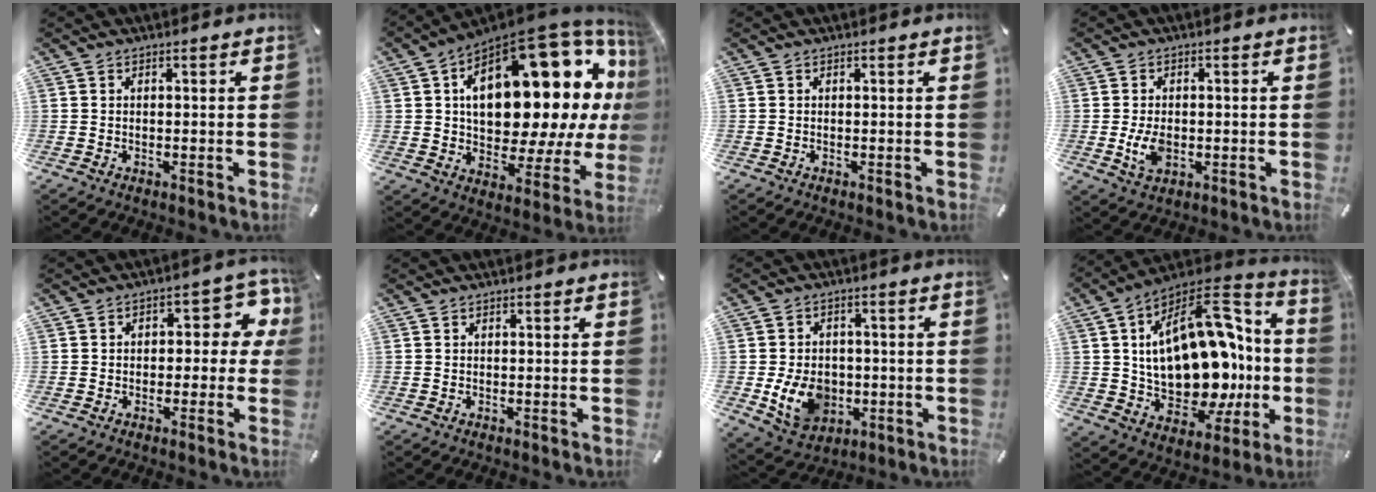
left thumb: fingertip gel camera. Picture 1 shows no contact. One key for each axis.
{"total": 27.9, "fx": 8.8, "fy": 14.3, "fz": 22.3, "tx": -0.314, "ty": -0.083, "tz": 0.158}
{"total": 0.0}
{"total": 5.4, "fx": -0.9, "fy": 3.6, "fz": 4.0, "tx": -0.095, "ty": -0.004, "tz": -0.018}
{"total": 8.6, "fx": 1.2, "fy": 5.6, "fz": 6.4, "tx": -0.080, "ty": -0.001, "tz": 0.018}
{"total": 0.0}
{"total": 11.1, "fx": -2.5, "fy": 8.8, "fz": 6.2, "tx": -0.127, "ty": 0.015, "tz": -0.040}
{"total": 27.0, "fx": 0.9, "fy": 17.4, "fz": 20.7, "tx": -0.344, "ty": -0.026, "tz": 0.039}